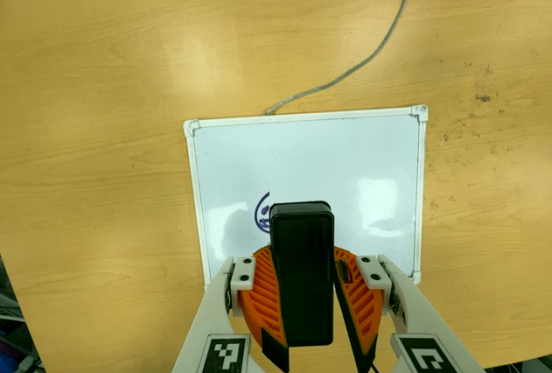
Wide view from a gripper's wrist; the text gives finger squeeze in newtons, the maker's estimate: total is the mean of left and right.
{"total": 11.1, "left": 10.4, "right": 11.8}